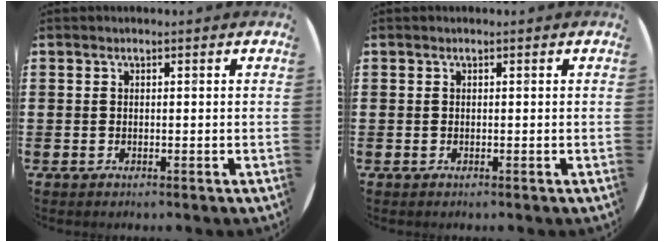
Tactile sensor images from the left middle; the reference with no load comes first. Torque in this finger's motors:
{"motor_torque": [-0.14, 0.05, 0.00, 0.00]}